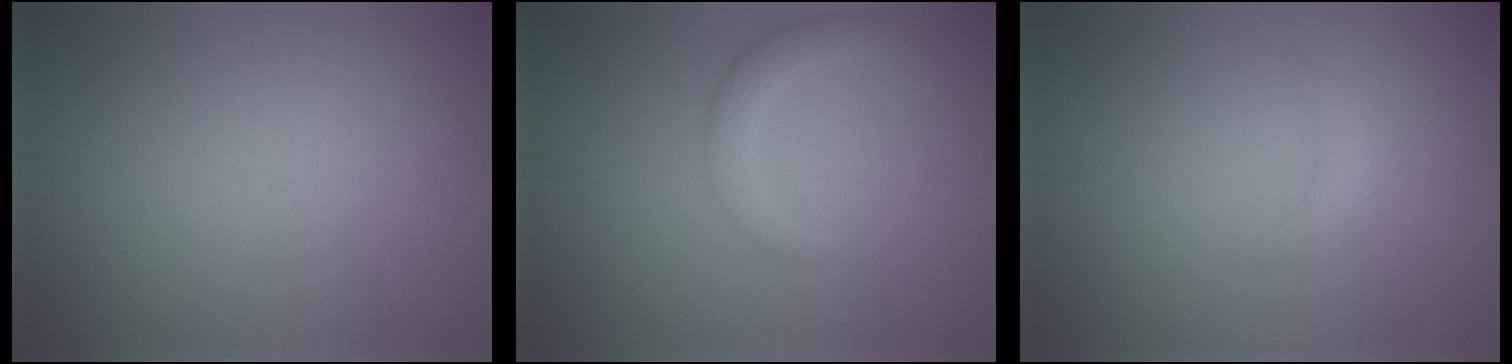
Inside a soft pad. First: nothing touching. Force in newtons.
{"total": 2.4, "press": 2.4, "slide": 0.1}
{"total": 1.1, "press": 1.1, "slide": 0.1}